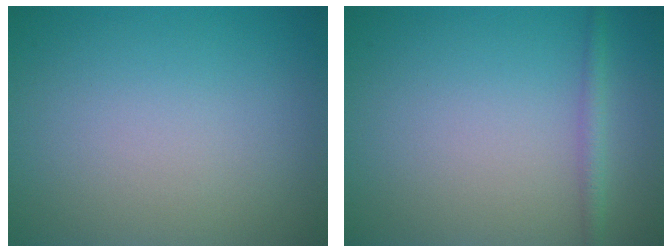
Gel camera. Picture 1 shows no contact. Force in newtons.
{"total": 1.5, "press": 1.5, "slide": 0.0}